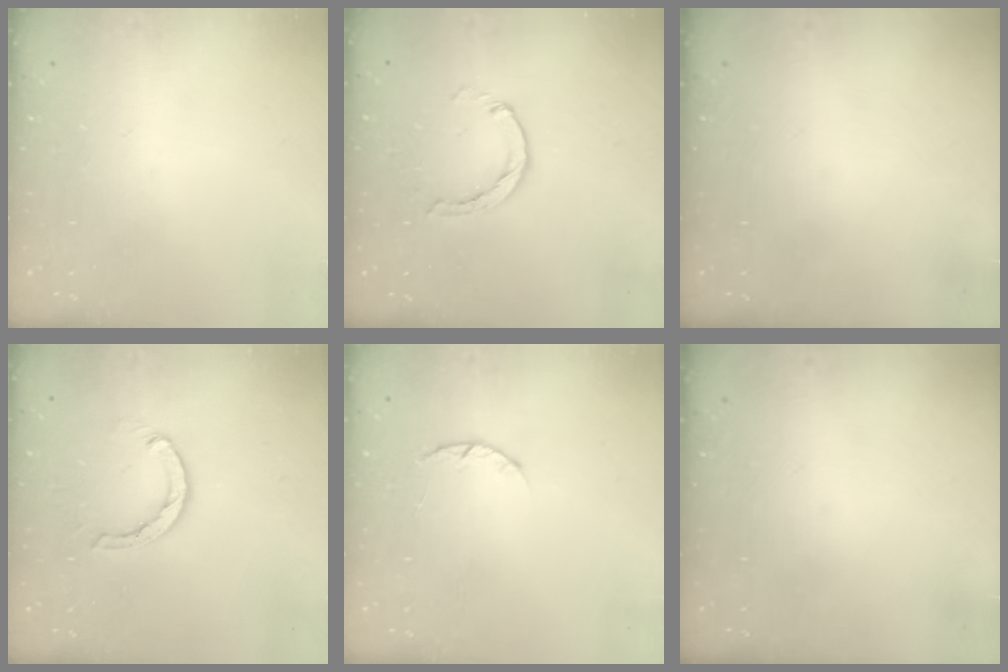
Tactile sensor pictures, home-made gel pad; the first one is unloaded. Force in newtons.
{"total": 2.9, "press": 2.9, "slide": 0.4}
{"total": 0.0}
{"total": 4.0, "press": 4.0, "slide": 0.4}
{"total": 3.0, "press": 3.0, "slide": 0.4}
{"total": 0.0}